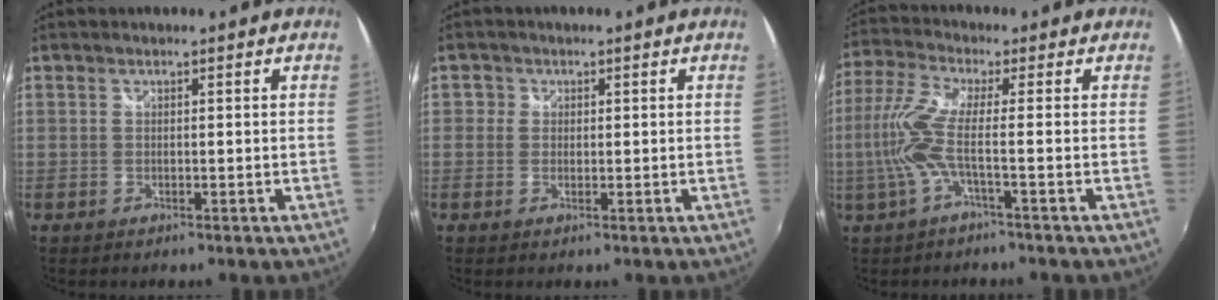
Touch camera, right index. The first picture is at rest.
{"total": 1.7, "force": [0.0, 1.7, 0.3], "torque": [-0.003, 0.000, -0.005]}
{"total": 7.6, "force": [-1.9, -0.3, 7.3], "torque": [-0.165, -0.007, -0.034]}